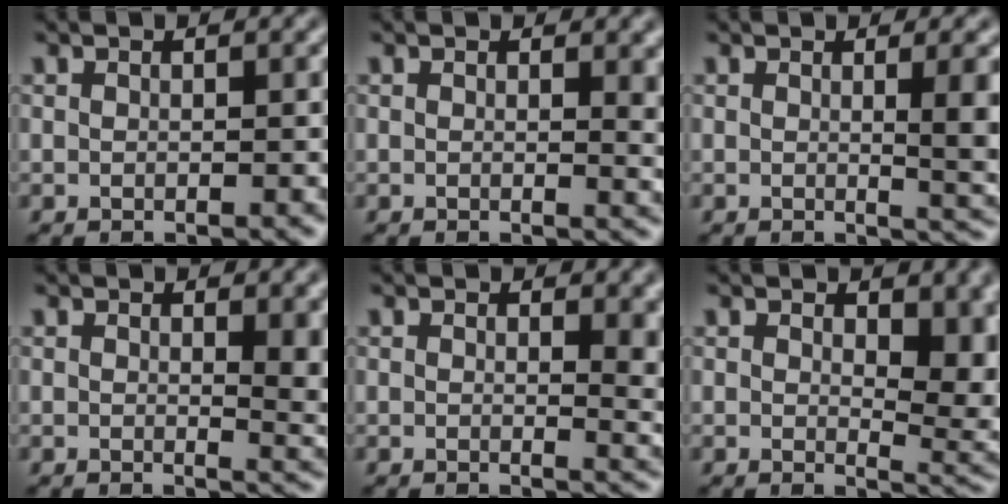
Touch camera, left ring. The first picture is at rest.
{"total": 2.4, "force": [0.7, 0.9, 2.2], "torque": [-0.021, -0.003, 0.010]}
{"total": 4.3, "force": [0.5, 1.2, 4.1], "torque": [-0.041, -0.002, 0.007]}
{"total": 4.0, "force": [1.0, 1.4, 3.6], "torque": [-0.037, -0.006, 0.017]}
{"total": 4.1, "force": [1.0, 1.8, 3.6], "torque": [-0.032, -0.009, 0.016]}
{"total": 6.8, "force": [1.5, 3.6, 5.6], "torque": [-0.057, -0.014, 0.032]}